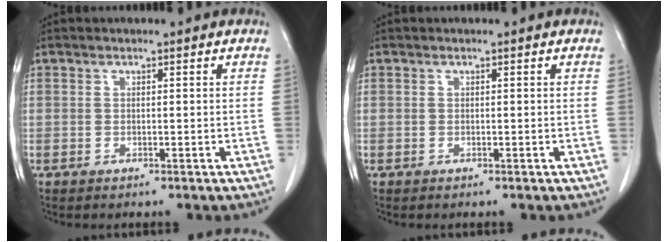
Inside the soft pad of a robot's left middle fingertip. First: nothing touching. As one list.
[{"total": 0.0}]